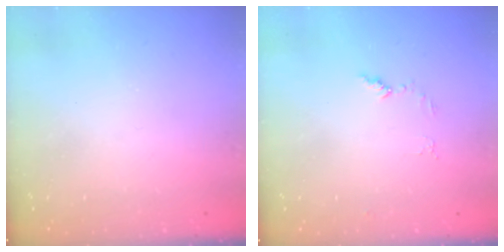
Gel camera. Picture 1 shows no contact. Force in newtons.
{"total": 4.6, "press": 4.5, "slide": 0.5}